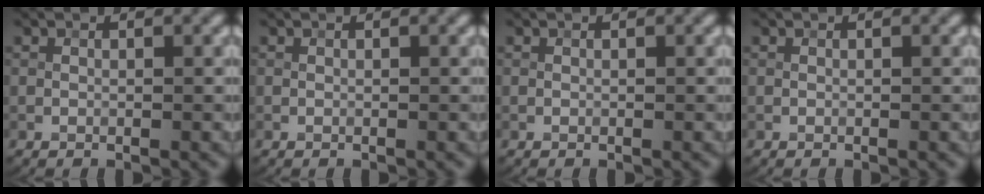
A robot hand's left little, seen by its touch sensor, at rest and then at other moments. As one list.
[{"total": 0.0}, {"total": 0.0}, {"total": 0.0}]